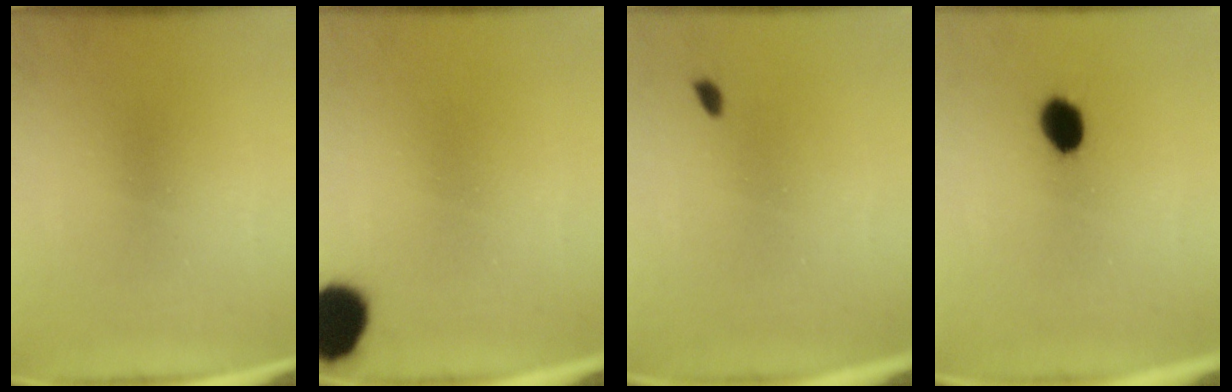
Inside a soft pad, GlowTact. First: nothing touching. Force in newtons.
{"total": 11.8}
{"total": 0.9}
{"total": 6.1}